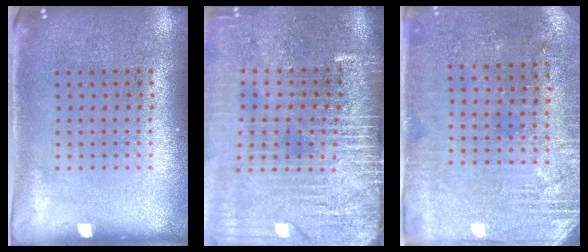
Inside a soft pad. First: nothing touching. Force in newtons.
{"total": 4.3, "press": 3.6, "slide": 2.3}
{"total": 2.8, "press": 2.7, "slide": 0.7}